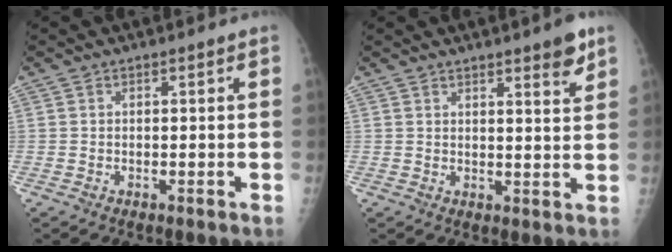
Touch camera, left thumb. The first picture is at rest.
{"total": 5.3, "force": [3.5, 0.9, 3.9], "torque": [-0.044, -0.022, 0.044]}